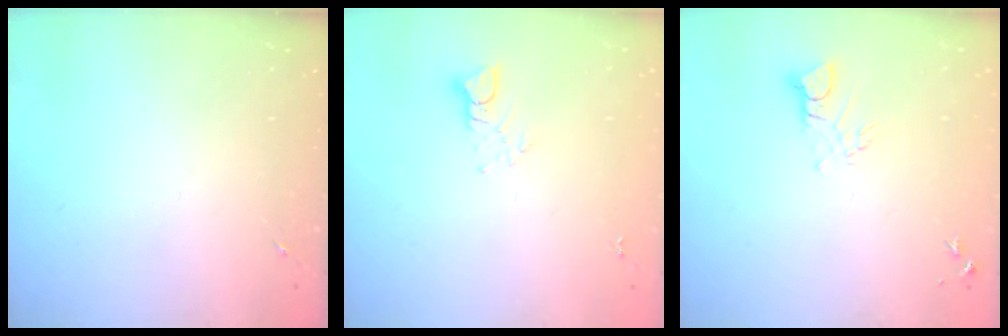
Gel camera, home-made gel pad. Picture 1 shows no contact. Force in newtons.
{"total": 3.8, "press": 3.8, "slide": 0.2}
{"total": 3.7, "press": 3.7, "slide": 0.4}